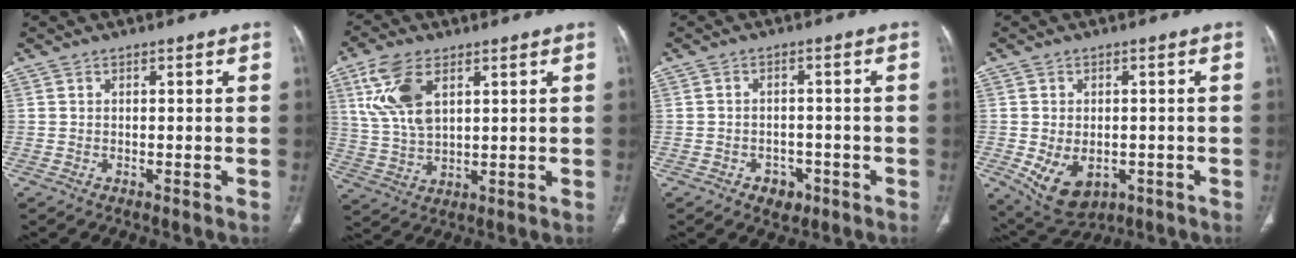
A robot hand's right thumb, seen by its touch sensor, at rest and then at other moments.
{"total": 11.2, "force": [4.6, 5.8, 8.3], "torque": [-0.173, -0.010, 0.097]}
{"total": 3.9, "force": [-2.1, 2.9, 1.5], "torque": [-0.005, 0.015, -0.022]}
{"total": 9.1, "force": [-2.6, 6.2, 6.1], "torque": [-0.092, 0.001, -0.021]}